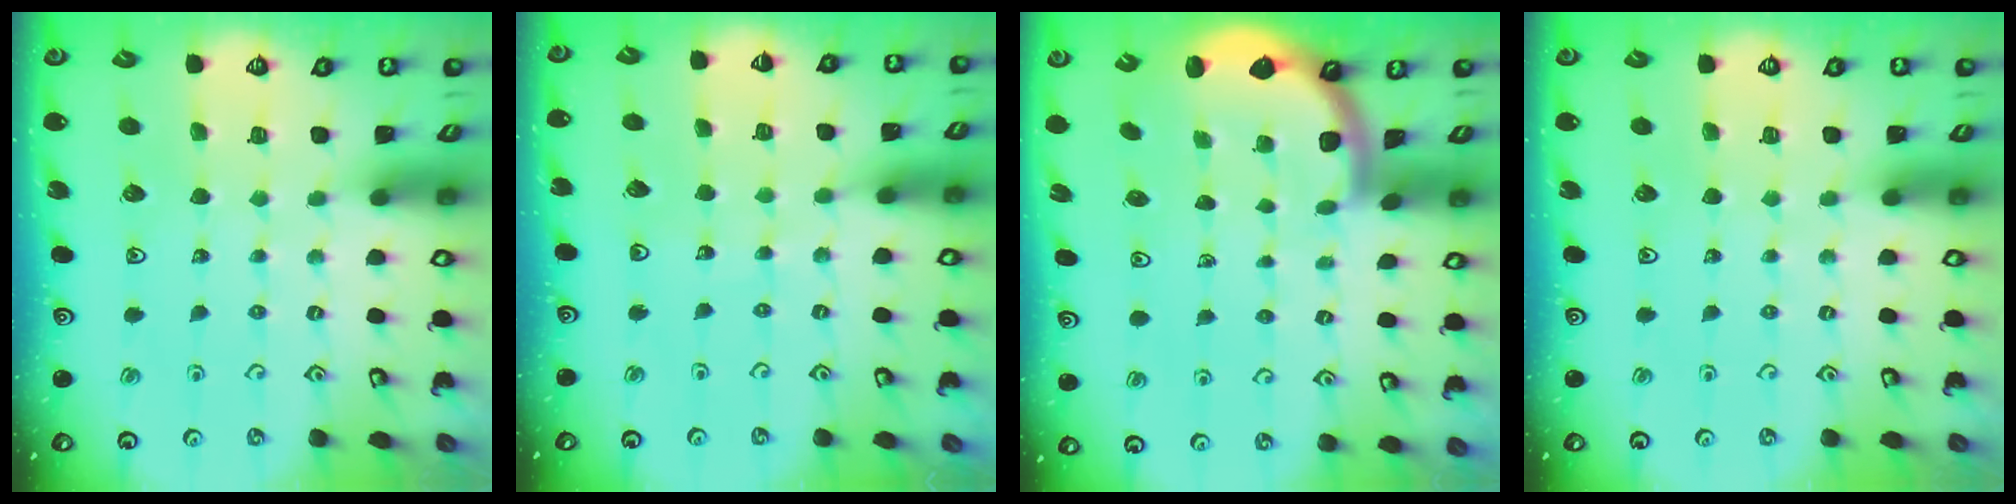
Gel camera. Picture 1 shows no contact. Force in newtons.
{"total": 3.4, "press": 3.4, "slide": 0.3}
{"total": 1.8, "press": 1.8, "slide": 0.3}
{"total": 0.0}